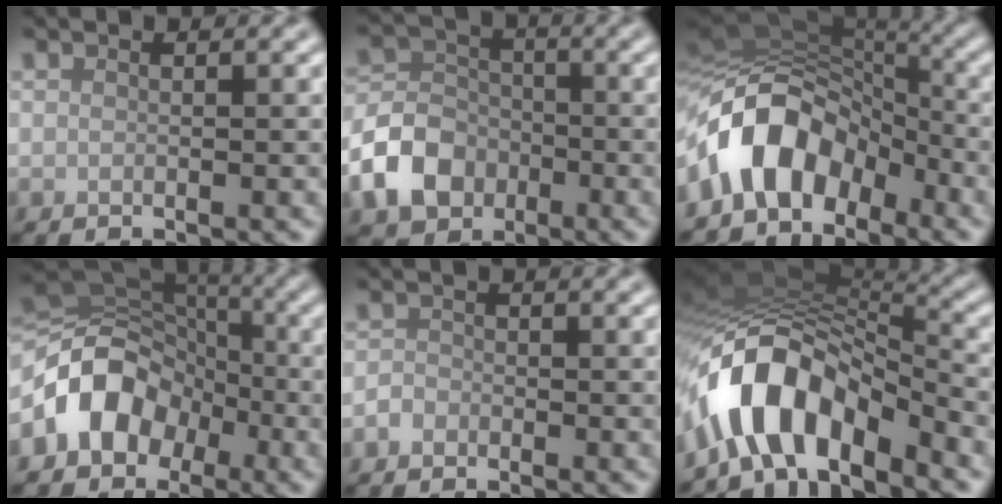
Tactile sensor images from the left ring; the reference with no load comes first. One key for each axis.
{"total": 6.0, "fx": -2.7, "fy": 4.7, "fz": 2.7, "tx": -0.057, "ty": 0.002, "tz": -0.065}
{"total": 9.7, "fx": -4.7, "fy": 6.2, "fz": 5.7, "tx": -0.093, "ty": 0.015, "tz": -0.099}
{"total": 7.6, "fx": -3.0, "fy": 5.9, "fz": 3.7, "tx": -0.051, "ty": 0.011, "tz": -0.068}
{"total": 1.1, "fx": -0.7, "fy": 0.7, "fz": 0.2, "tx": 0.000, "ty": 0.001, "tz": -0.017}
{"total": 9.4, "fx": -5.4, "fy": 4.5, "fz": 6.3, "tx": -0.108, "ty": 0.005, "tz": -0.100}